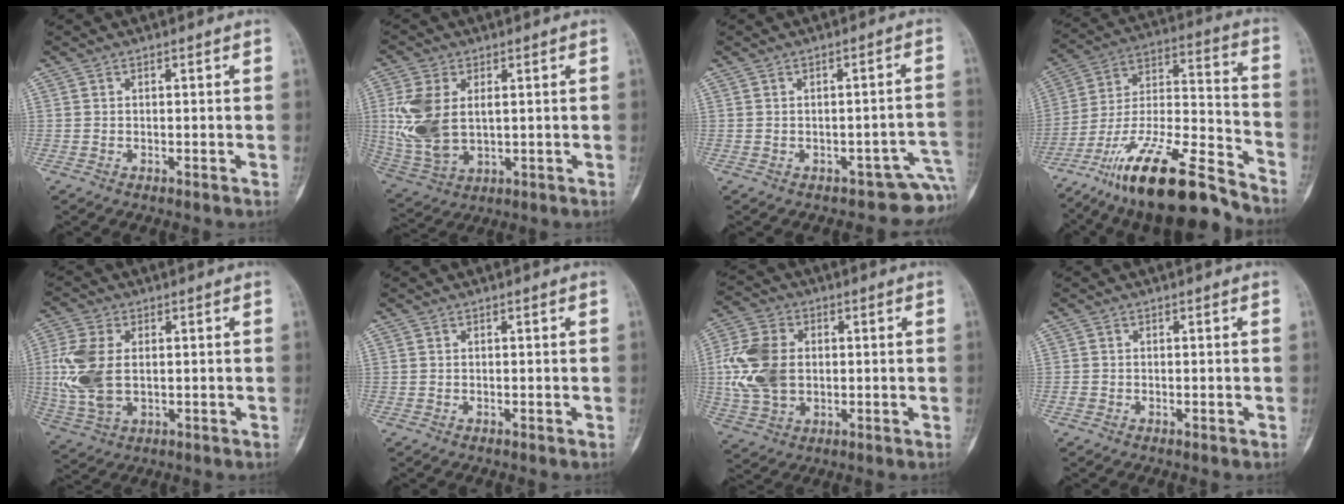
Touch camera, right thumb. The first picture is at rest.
{"total": 12.2, "force": [1.7, 7.5, 9.5], "torque": [-0.204, -0.007, 0.047]}
{"total": 6.0, "force": [-3.0, 3.6, 3.8], "torque": [-0.005, 0.041, -0.032]}
{"total": 23.5, "force": [-17.6, 5.9, 14.3], "torque": [-0.253, 0.084, -0.312]}
{"total": 11.1, "force": [0.7, 6.8, 8.8], "torque": [-0.203, -0.001, 0.023]}
{"total": 0.0}
{"total": 12.7, "force": [0.5, 8.9, 9.1], "torque": [-0.182, 0.005, 0.014]}
{"total": 0.9, "force": [-0.4, 0.6, 0.5], "torque": [-0.005, 0.002, -0.006]}